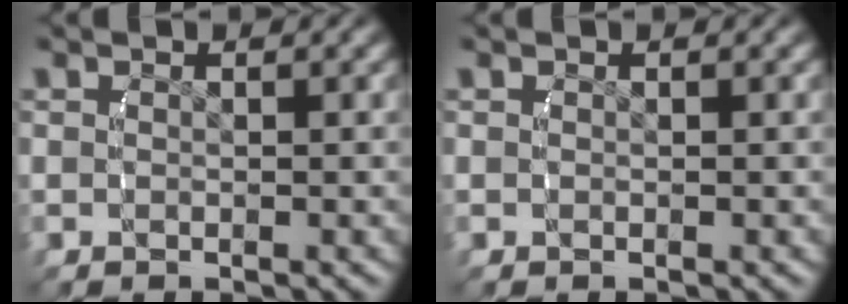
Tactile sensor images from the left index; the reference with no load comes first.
{"total": 0.0}